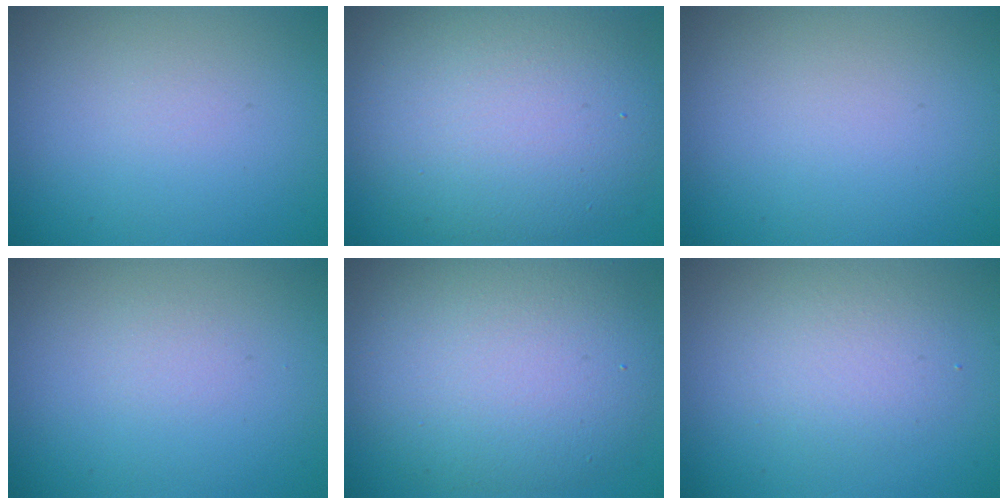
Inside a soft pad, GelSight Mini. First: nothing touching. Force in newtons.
{"total": 10.0, "press": 10.0, "slide": 0.6}
{"total": 0.0}
{"total": 0.5, "press": 0.5, "slide": 0.0}
{"total": 9.4, "press": 9.4, "slide": 0.5}
{"total": 2.8, "press": 2.8, "slide": 0.3}